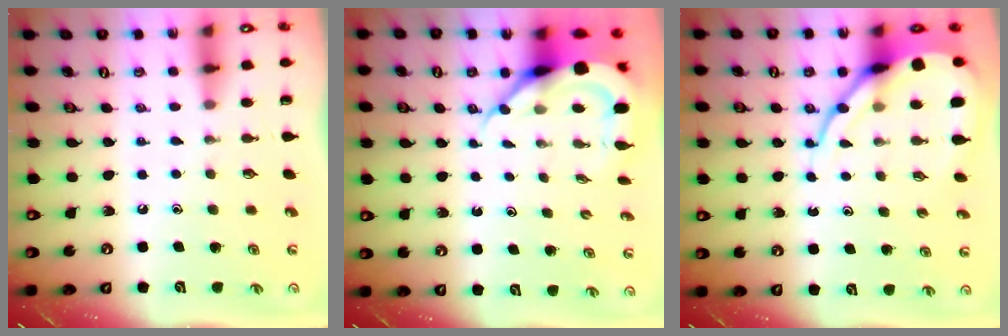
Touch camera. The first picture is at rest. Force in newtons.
{"total": 8.3, "press": 8.2, "slide": 1.0}
{"total": 12.2, "press": 12.2, "slide": 1.3}